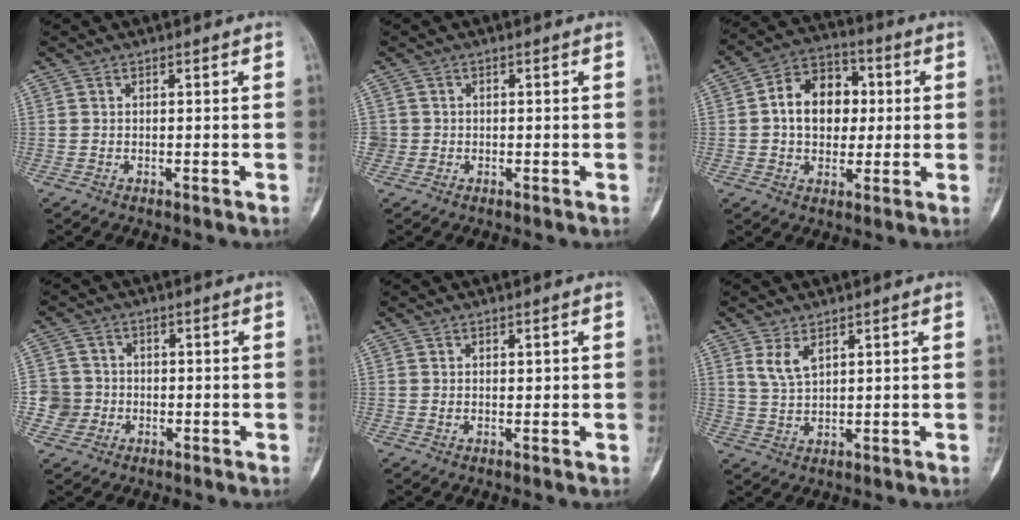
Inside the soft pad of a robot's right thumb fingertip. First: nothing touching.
{"total": 1.6, "force": [-0.2, 1.5, 0.0], "torque": [0.012, 0.007, -0.005]}
{"total": 12.6, "force": [1.2, 9.4, 8.4], "torque": [-0.091, 0.019, 0.013]}
{"total": 4.7, "force": [-1.0, 4.6, 0.1], "torque": [0.023, 0.011, -0.025]}
{"total": 1.0, "force": [0.4, 0.6, 0.7], "torque": [-0.006, -0.003, 0.008]}
{"total": 4.1, "force": [2.3, 1.8, 2.8], "torque": [-0.054, -0.013, 0.052]}